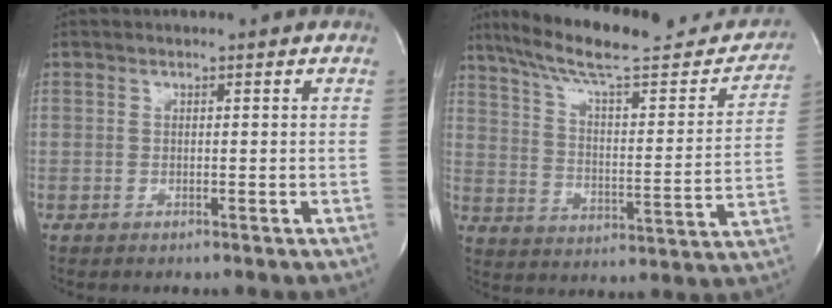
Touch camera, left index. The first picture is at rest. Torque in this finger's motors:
{"motor_torque": [-0.24, -0.44, 0.27, 0.07]}